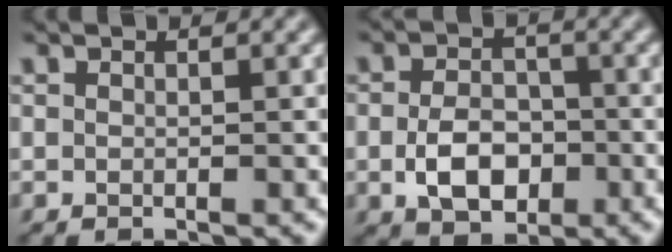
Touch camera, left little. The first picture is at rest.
{"total": 4.8, "force": [-1.5, 3.2, 3.2], "torque": [-0.063, -0.003, -0.027]}